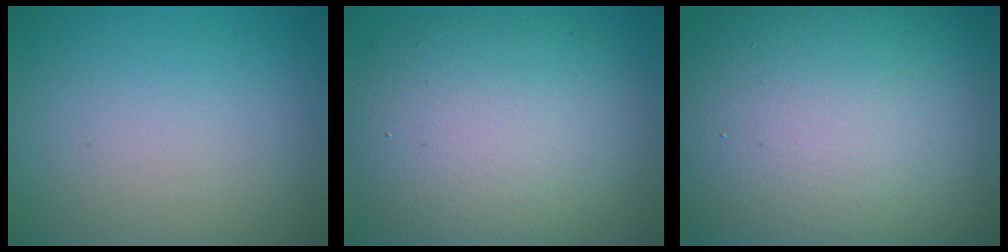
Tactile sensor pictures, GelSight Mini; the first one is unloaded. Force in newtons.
{"total": 10.7, "press": 10.6, "slide": 1.3}
{"total": 19.0, "press": 18.9, "slide": 1.1}